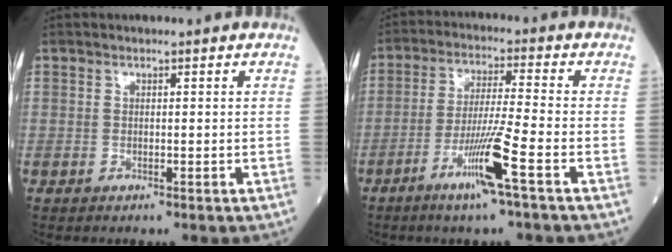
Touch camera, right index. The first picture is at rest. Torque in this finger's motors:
{"motor_torque": [1.30, -0.68, 0.60, 0.20]}